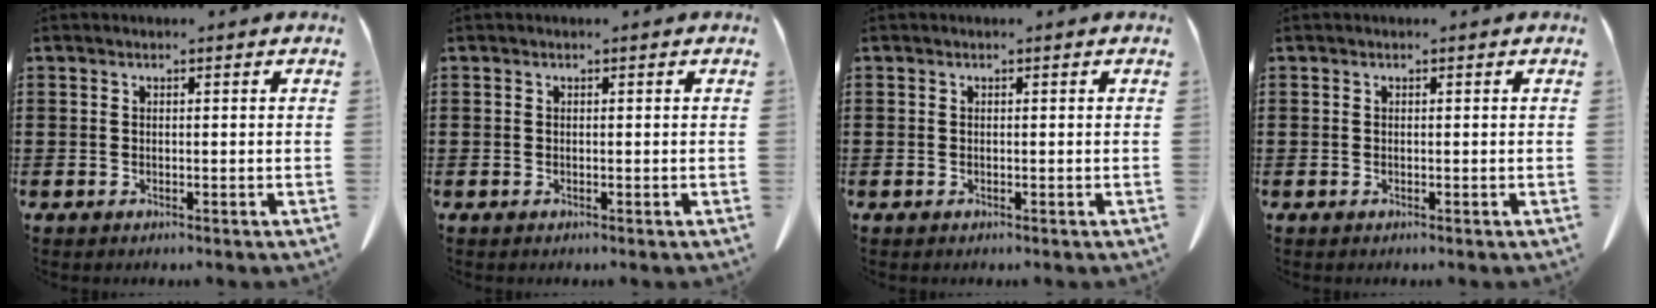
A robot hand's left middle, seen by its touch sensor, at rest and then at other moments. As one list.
[{"total": 0.0}, {"total": 0.0}, {"total": 0.0}]